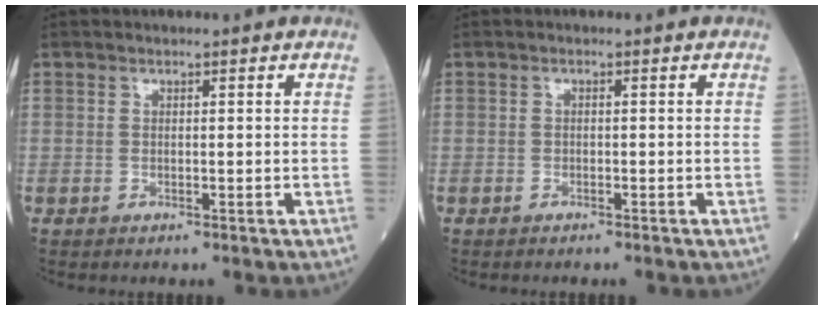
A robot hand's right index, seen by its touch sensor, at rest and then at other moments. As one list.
[{"total": 0.8, "force": [-0.5, 0.4, 0.4], "torque": [-0.014, 0.000, -0.005]}]